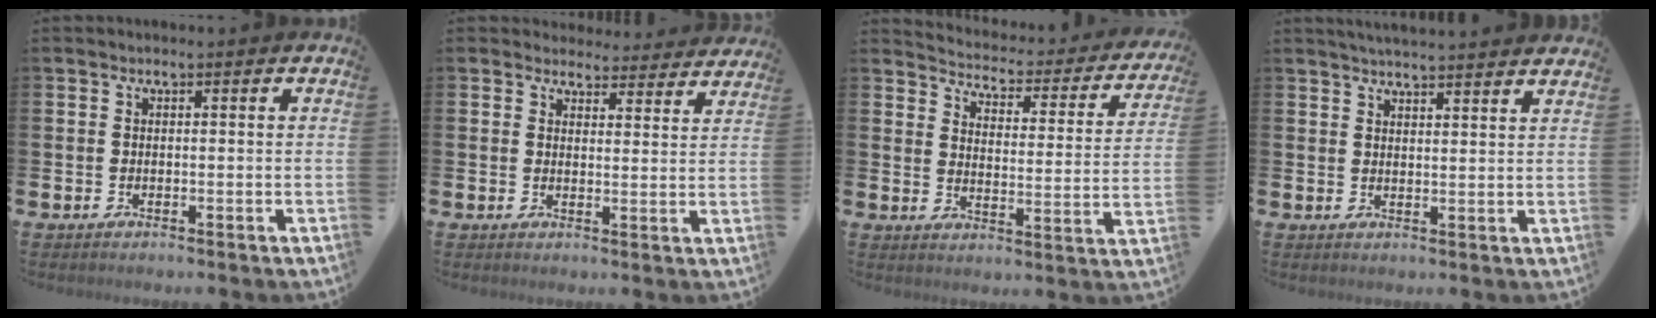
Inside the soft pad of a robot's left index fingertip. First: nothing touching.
{"total": 4.0, "force": [3.9, 1.2, -0.2], "torque": [0.002, -0.029, 0.067]}
{"total": 4.0, "force": [3.9, 1.1, 0.5], "torque": [-0.028, -0.042, 0.057]}
{"total": 3.7, "force": [3.7, -0.5, 0.2], "torque": [-0.006, -0.020, 0.066]}